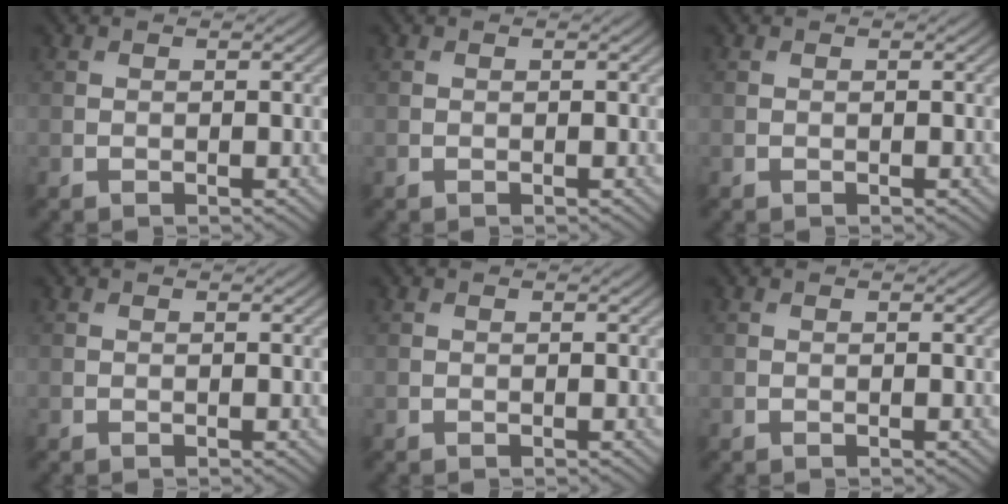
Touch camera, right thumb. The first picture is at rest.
{"total": 0.0}
{"total": 0.0}
{"total": 0.0}
{"total": 0.0}
{"total": 0.0}